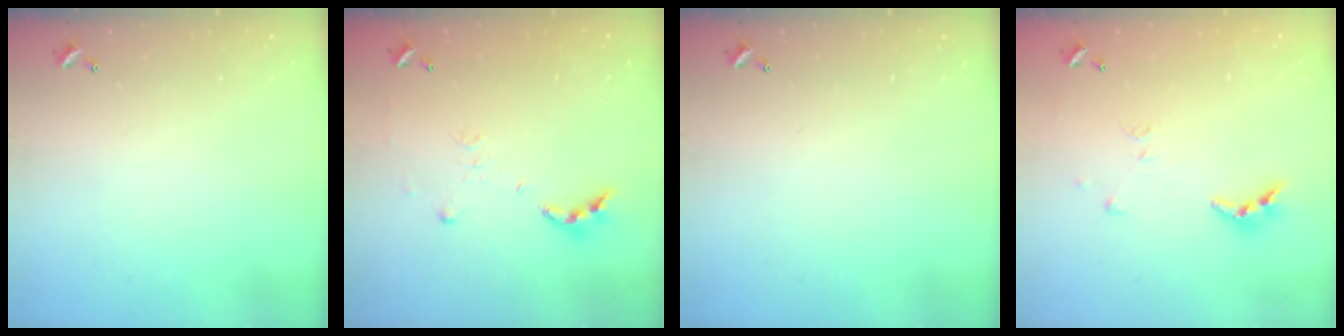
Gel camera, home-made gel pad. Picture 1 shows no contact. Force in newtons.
{"total": 7.0, "press": 7.0, "slide": 0.5}
{"total": 0.0}
{"total": 8.1, "press": 8.1, "slide": 0.7}